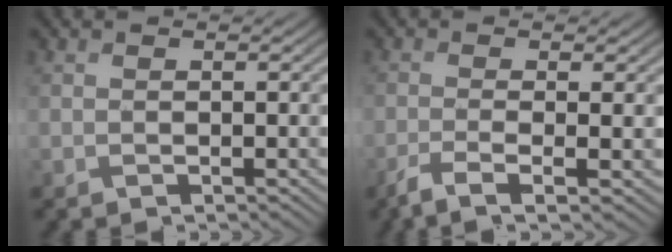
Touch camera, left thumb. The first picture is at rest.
{"total": 4.5, "force": [-1.8, 0.9, 4.0], "torque": [-0.070, -0.004, -0.041]}